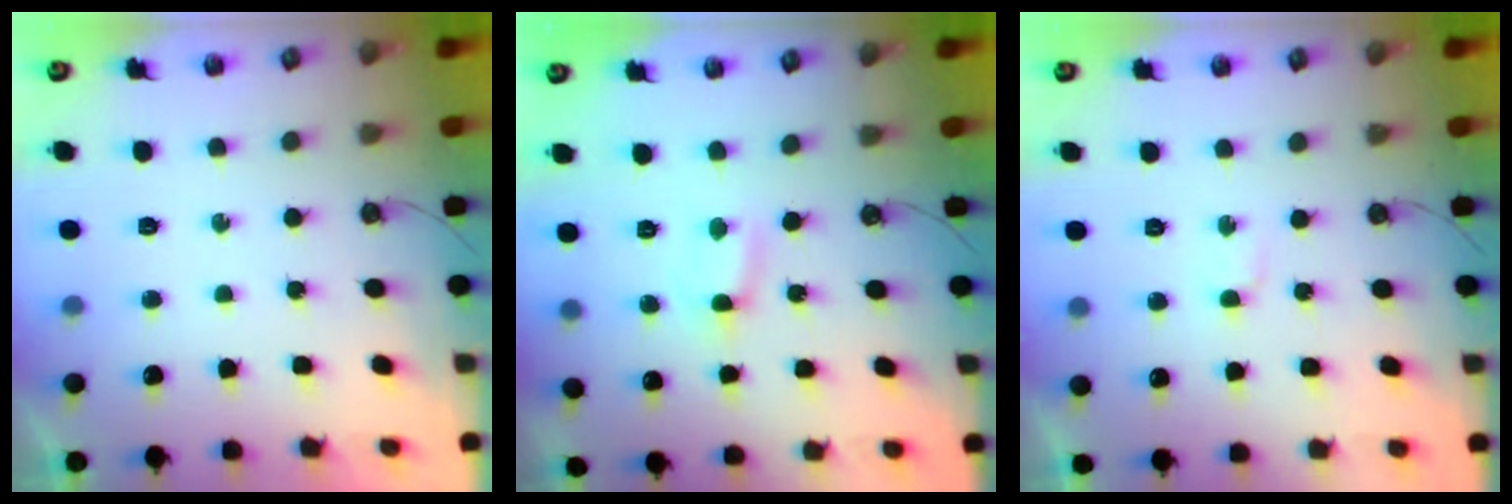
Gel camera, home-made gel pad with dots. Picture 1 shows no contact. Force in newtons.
{"total": 0.5, "press": 0.3, "slide": 0.4}
{"total": 1.8, "press": 1.4, "slide": 1.1}